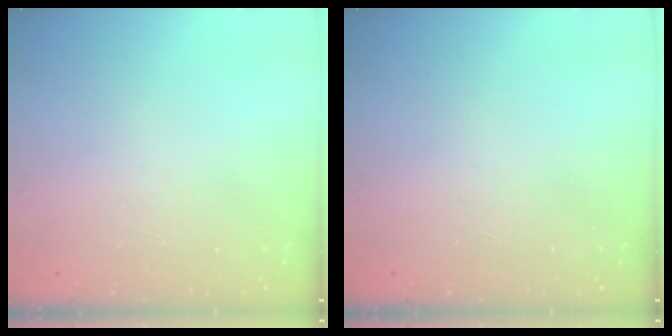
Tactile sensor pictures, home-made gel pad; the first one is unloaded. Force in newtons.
{"total": 0.0}